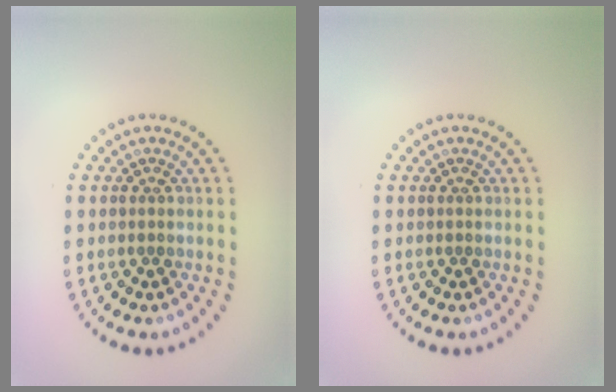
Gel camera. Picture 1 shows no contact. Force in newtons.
{"total": 0.0}